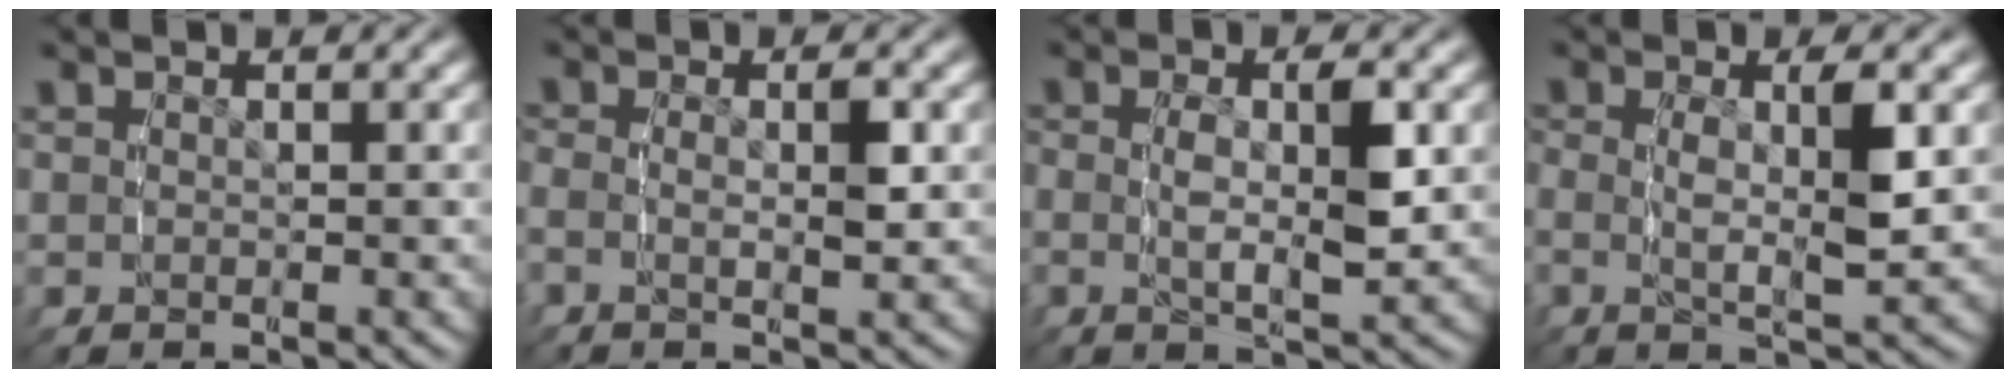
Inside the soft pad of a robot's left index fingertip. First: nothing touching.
{"total": 2.3, "force": [-0.3, 1.1, 2.1], "torque": [-0.061, -0.007, -0.007]}
{"total": 3.5, "force": [-0.4, 0.8, 3.4], "torque": [-0.076, -0.007, -0.007]}
{"total": 3.7, "force": [-0.1, 0.8, 3.6], "torque": [-0.081, -0.010, -0.002]}